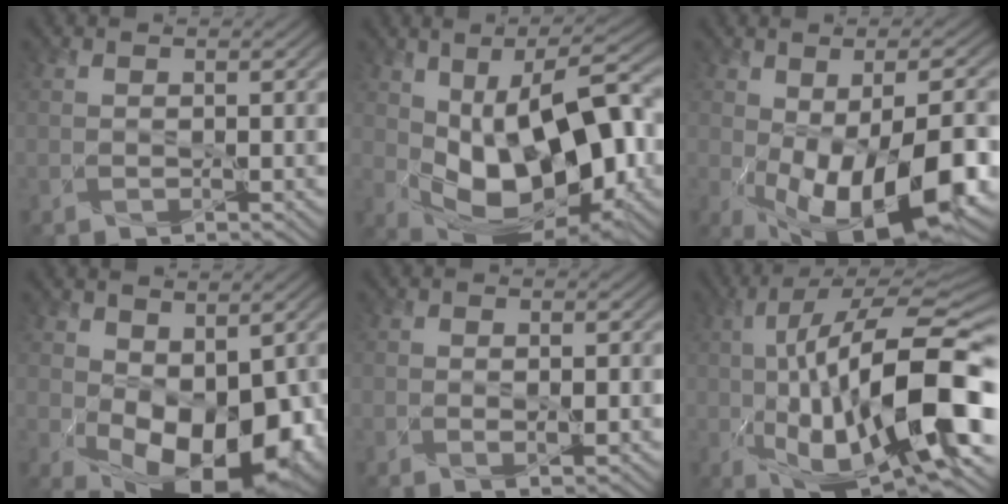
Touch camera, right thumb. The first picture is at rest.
{"total": 17.5, "force": [-1.4, 10.1, 14.2], "torque": [-0.210, -0.018, -0.015]}
{"total": 16.8, "force": [-5.2, 8.1, 13.8], "torque": [-0.217, -0.044, -0.061]}
{"total": 11.6, "force": [-1.7, 7.1, 9.0], "torque": [-0.141, -0.042, -0.012]}
{"total": 2.2, "force": [-1.0, 1.0, 1.7], "torque": [-0.027, -0.010, -0.013]}
{"total": 19.7, "force": [-3.6, 7.8, 17.7], "torque": [-0.283, 0.005, -0.068]}